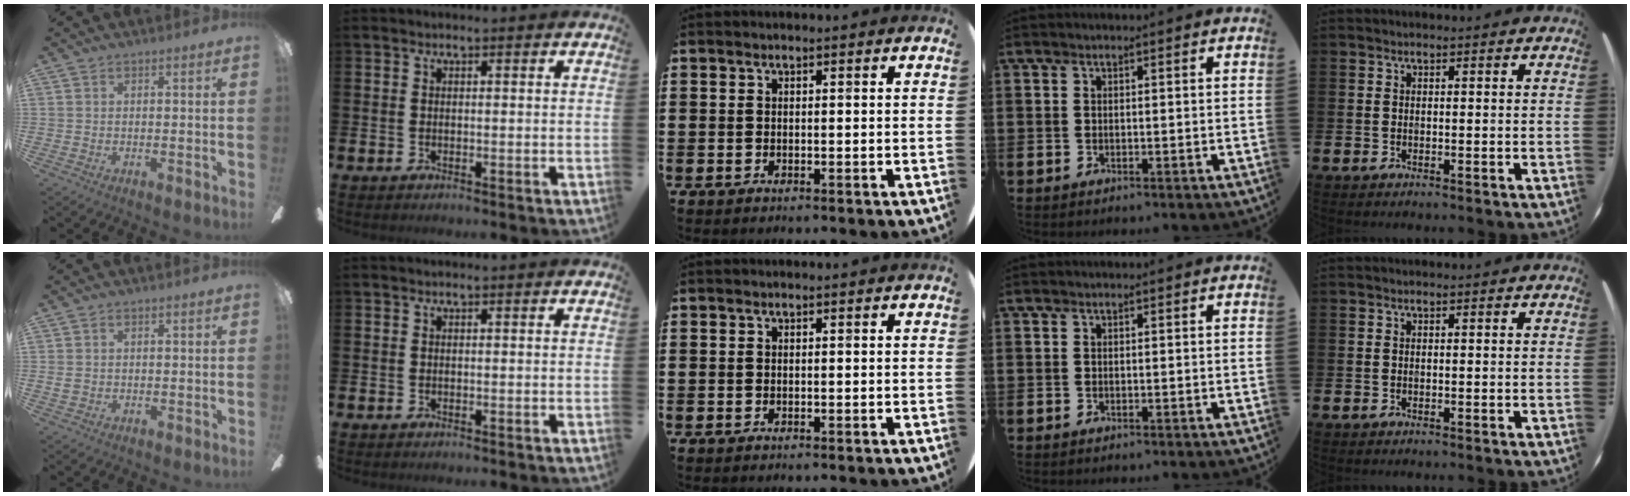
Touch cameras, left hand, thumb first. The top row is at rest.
{"thumb": {"total": 1.4, "force": [0.0, 1.1, 0.8], "torque": [-0.016, 0.006, -0.002]}}